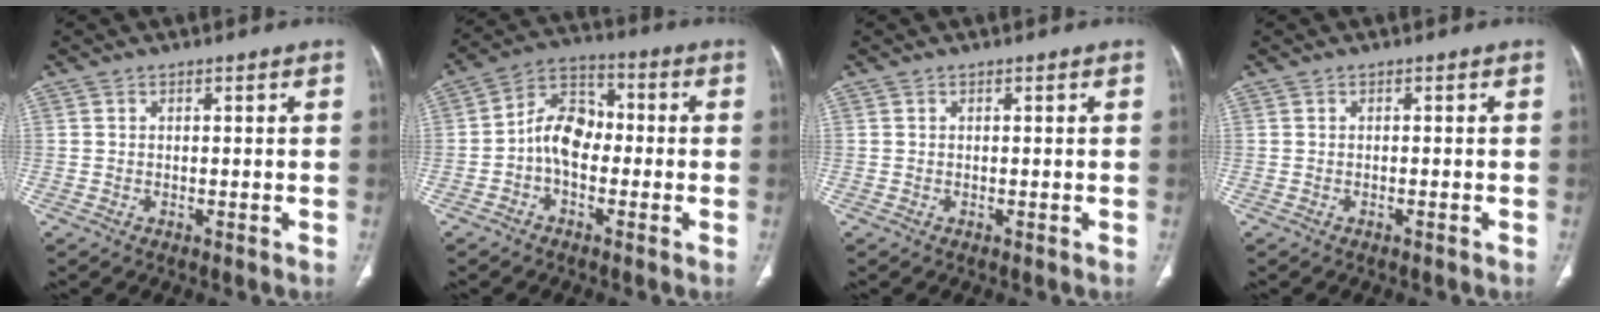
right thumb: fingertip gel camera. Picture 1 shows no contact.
{"total": 9.0, "force": [-1.6, 6.2, 6.4], "torque": [-0.094, 0.033, -0.043]}
{"total": 0.0}
{"total": 0.8, "force": [-0.6, 0.0, 0.5], "torque": [-0.014, 0.004, -0.003]}